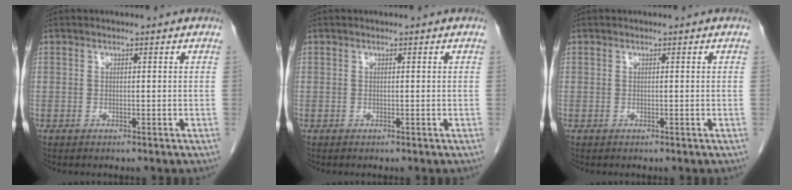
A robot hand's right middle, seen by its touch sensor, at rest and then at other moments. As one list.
[{"total": 0.0}, {"total": 0.0}]